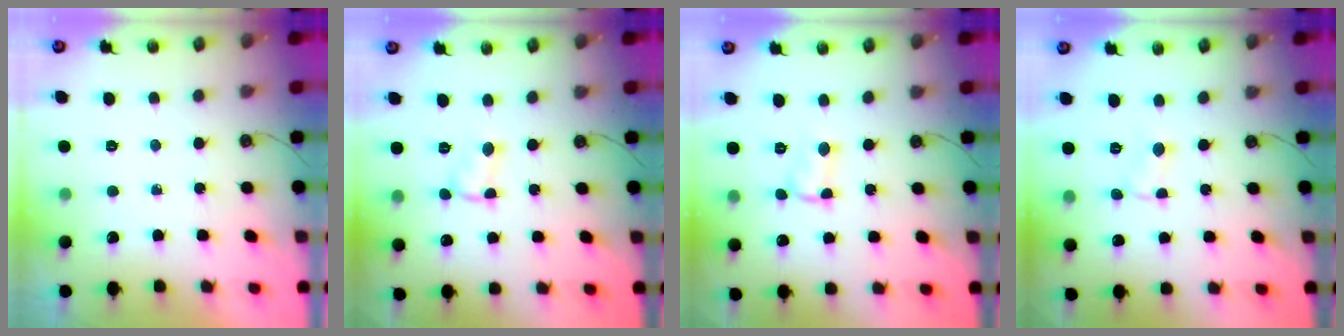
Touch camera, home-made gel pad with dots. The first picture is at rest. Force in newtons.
{"total": 1.5, "press": 1.5, "slide": 0.2}
{"total": 1.5, "press": 1.4, "slide": 0.4}
{"total": 0.5, "press": 0.5, "slide": 0.1}